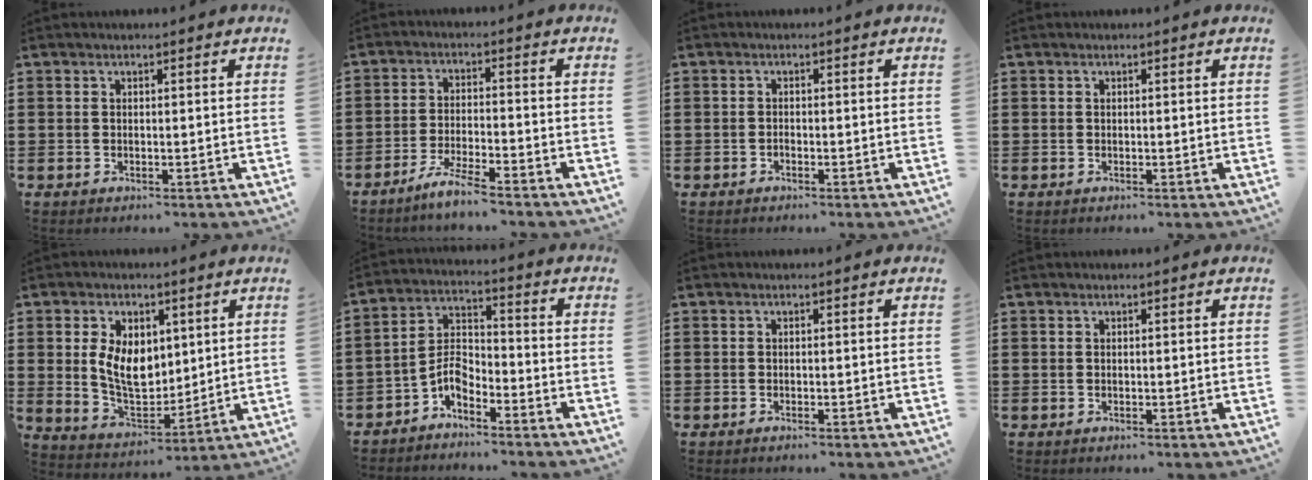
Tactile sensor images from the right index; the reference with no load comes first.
{"total": 4.6, "force": [-4.2, -0.4, 1.8], "torque": [-0.045, -0.006, -0.082]}
{"total": 0.7, "force": [-0.5, 0.4, 0.2], "torque": [-0.004, 0.002, -0.012]}
{"total": 0.0}
{"total": 7.9, "force": [1.7, 5.3, 5.6], "torque": [-0.112, 0.007, 0.029]}
{"total": 4.9, "force": [-3.5, 2.2, 2.6], "torque": [-0.064, 0.003, -0.075]}
{"total": 0.5, "force": [-0.5, -0.1, 0.1], "torque": [-0.004, -0.002, -0.010]}
{"total": 0.0}